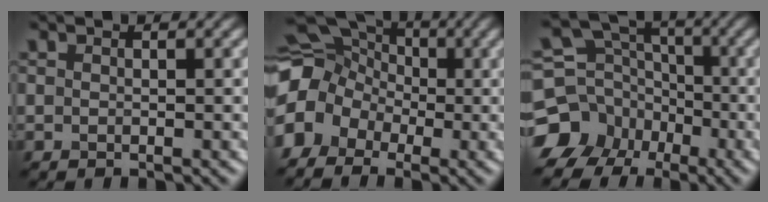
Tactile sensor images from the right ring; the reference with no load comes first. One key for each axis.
{"total": 9.8, "fx": -2.0, "fy": 8.1, "fz": 5.0, "tx": -0.103, "ty": 0.007, "tz": -0.074}
{"total": 10.4, "fx": -5.6, "fy": 8.4, "fz": 2.4, "tx": -0.059, "ty": -0.018, "tz": -0.108}